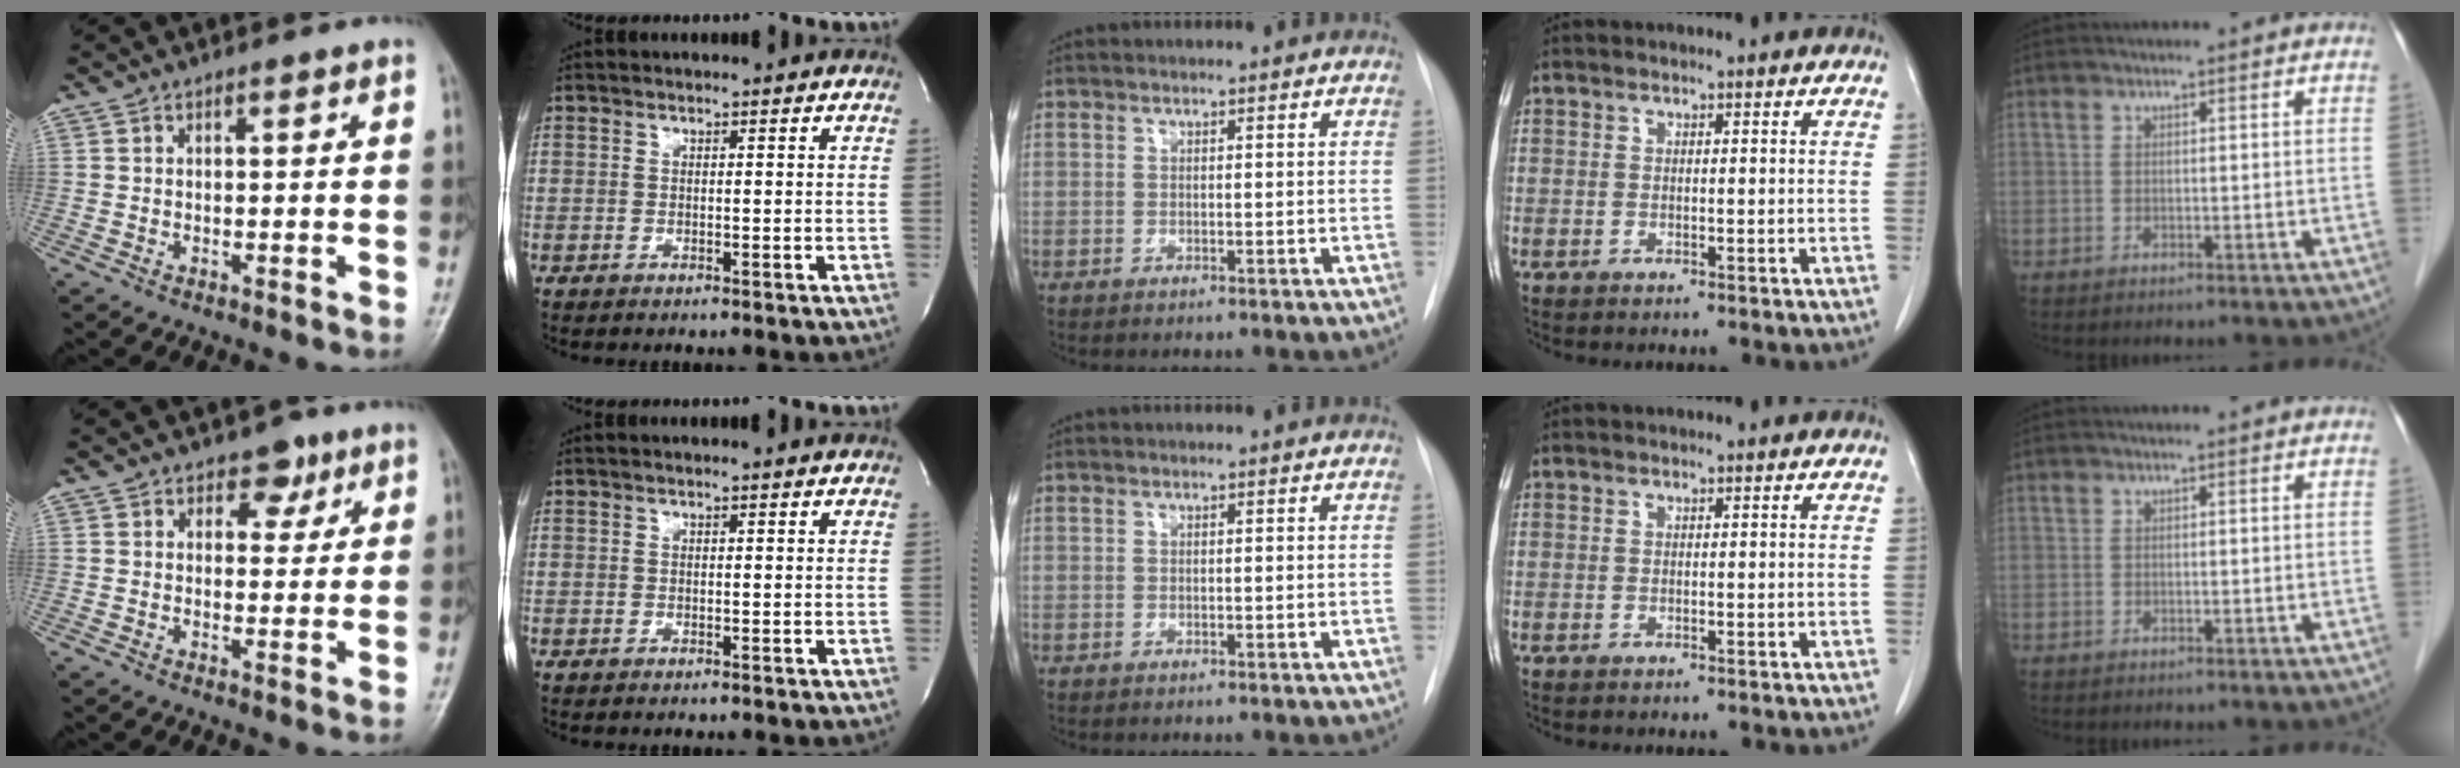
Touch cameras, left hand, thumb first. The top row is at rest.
{"thumb": {"total": 4.0, "force": [2.4, 2.8, 1.6], "torque": [0.007, -0.011, 0.033]}, "index": {"total": 0.8, "force": [0.8, -0.1, 0.3], "torque": [-0.011, 0.004, 0.010]}}